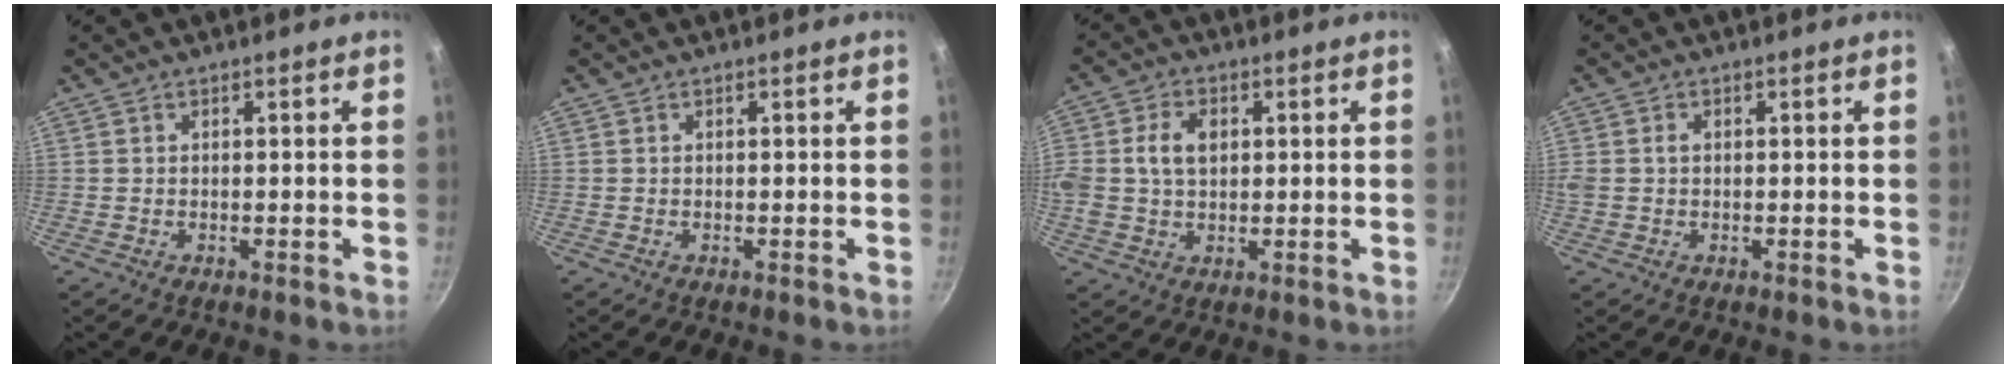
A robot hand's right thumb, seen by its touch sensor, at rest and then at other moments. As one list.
[{"total": 0.0}, {"total": 7.7, "force": [1.3, 5.3, 5.5], "torque": [-0.110, 0.009, 0.029]}, {"total": 2.1, "force": [0.2, 1.6, 1.3], "torque": [-0.035, 0.011, 0.009]}]